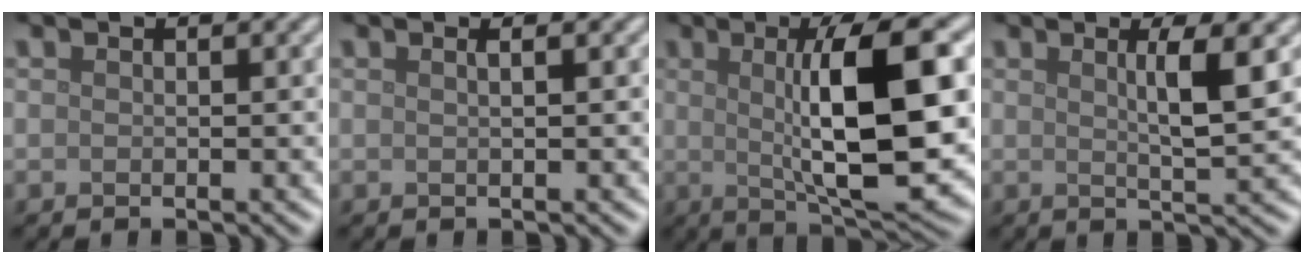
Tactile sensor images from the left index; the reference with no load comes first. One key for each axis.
{"total": 1.2, "fx": 0.5, "fy": 0.5, "fz": 1.0, "tx": -0.005, "ty": -0.001, "tz": -0.003}
{"total": 10.8, "fx": 1.0, "fy": 2.7, "fz": 10.5, "tx": -0.147, "ty": 0.001, "tz": 0.021}
{"total": 3.6, "fx": 1.1, "fy": 0.5, "fz": 3.4, "tx": -0.051, "ty": 0.000, "tz": 0.016}